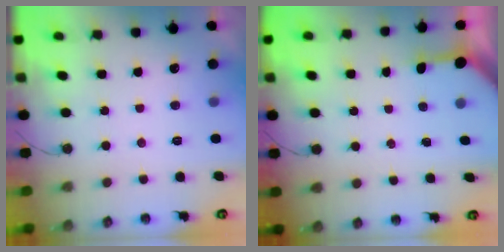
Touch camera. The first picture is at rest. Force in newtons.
{"total": 2.8, "press": 2.8, "slide": 0.2}